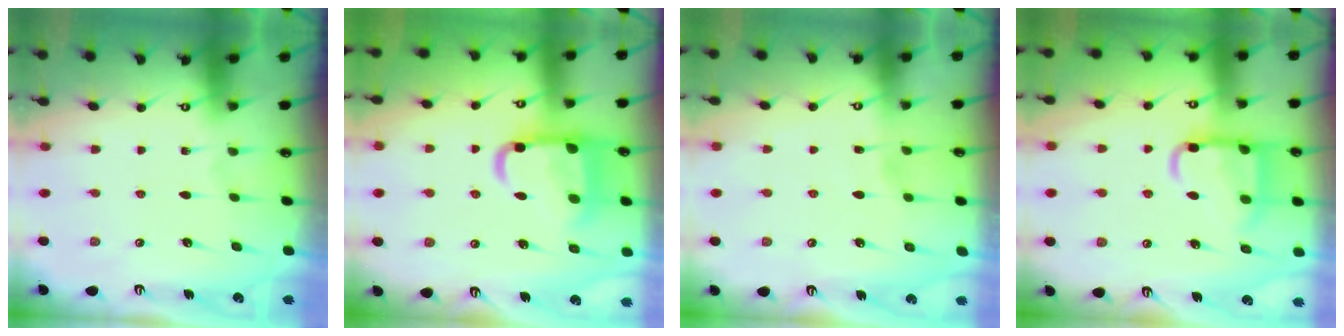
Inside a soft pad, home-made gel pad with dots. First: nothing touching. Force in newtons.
{"total": 14.5, "press": 14.4, "slide": 1.3}
{"total": 2.3, "press": 2.3, "slide": 0.3}
{"total": 13.4, "press": 13.3, "slide": 1.5}